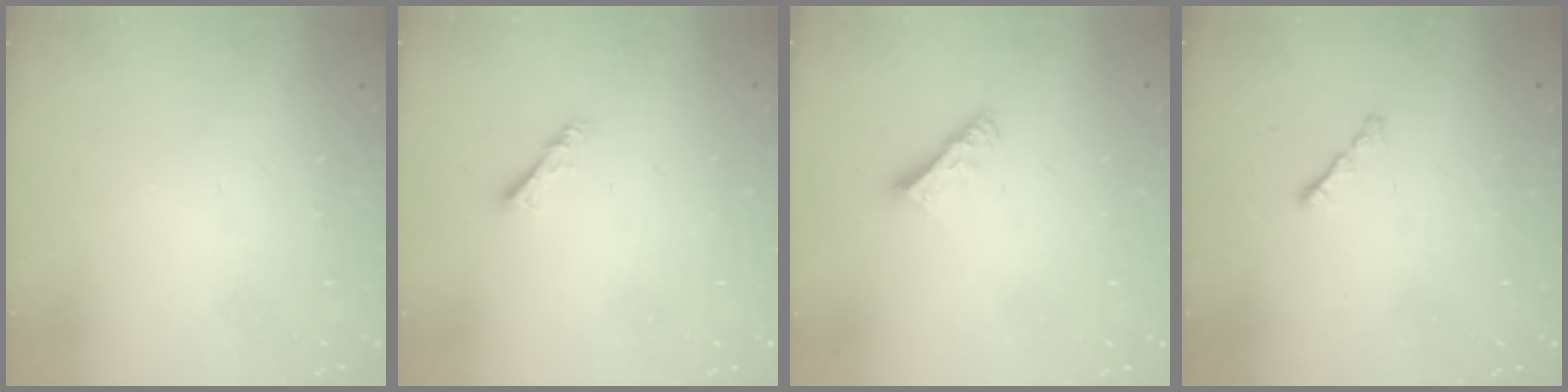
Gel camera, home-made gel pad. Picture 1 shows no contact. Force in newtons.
{"total": 3.0, "press": 2.9, "slide": 0.6}
{"total": 5.5, "press": 5.5, "slide": 0.3}
{"total": 1.2, "press": 1.1, "slide": 0.5}